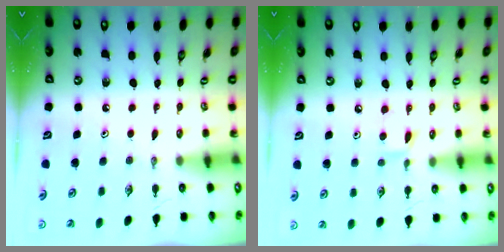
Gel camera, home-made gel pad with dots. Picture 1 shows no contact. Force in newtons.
{"total": 5.8, "press": 5.8, "slide": 0.6}